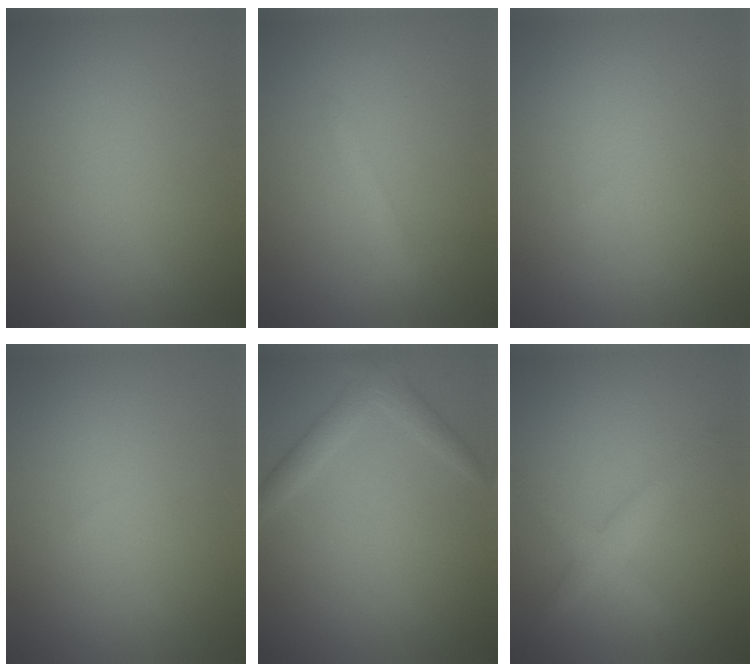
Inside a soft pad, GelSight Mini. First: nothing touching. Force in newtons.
{"total": 1.4, "press": 1.4, "slide": 0.1}
{"total": 0.0}
{"total": 0.0}
{"total": 2.2, "press": 2.2, "slide": 0.1}
{"total": 1.9, "press": 1.9, "slide": 0.1}